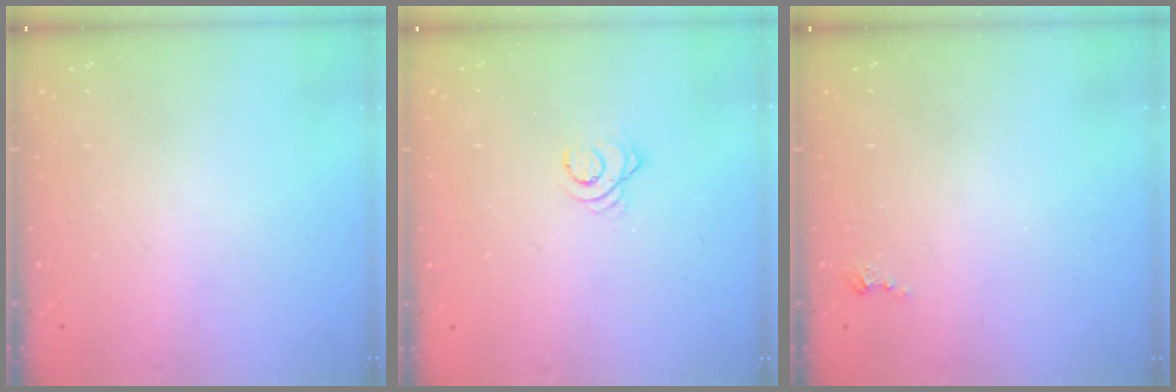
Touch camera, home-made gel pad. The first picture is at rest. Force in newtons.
{"total": 3.6, "press": 3.5, "slide": 0.3}
{"total": 2.3, "press": 2.3, "slide": 0.3}